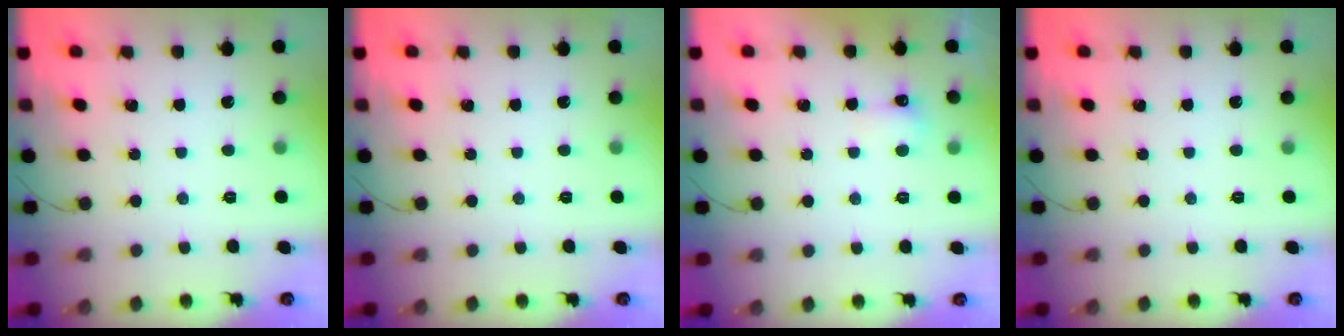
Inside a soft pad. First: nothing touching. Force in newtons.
{"total": 0.0}
{"total": 4.1, "press": 3.9, "slide": 1.1}
{"total": 0.0}